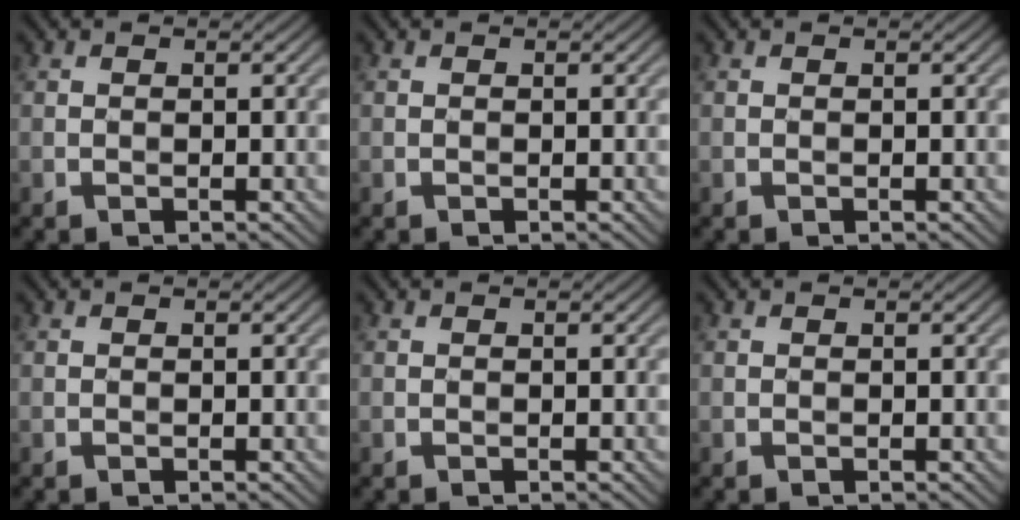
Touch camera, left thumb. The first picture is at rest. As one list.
[{"total": 0.0}, {"total": 0.0}, {"total": 0.0}, {"total": 0.0}, {"total": 0.0}]